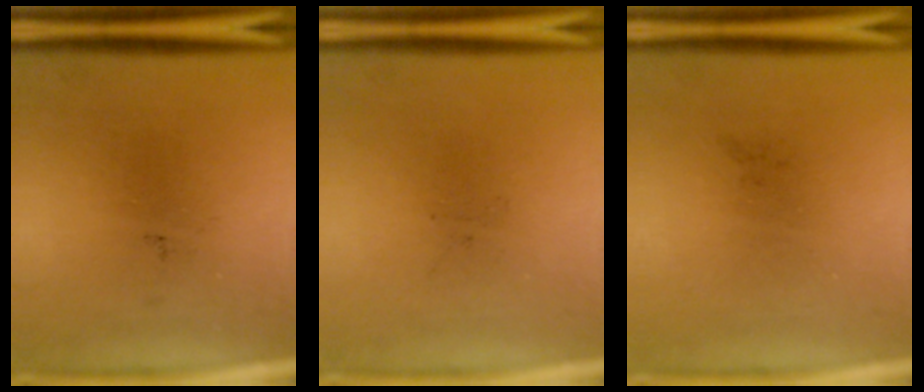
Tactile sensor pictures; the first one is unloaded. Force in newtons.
{"total": 0.0}
{"total": 0.0}